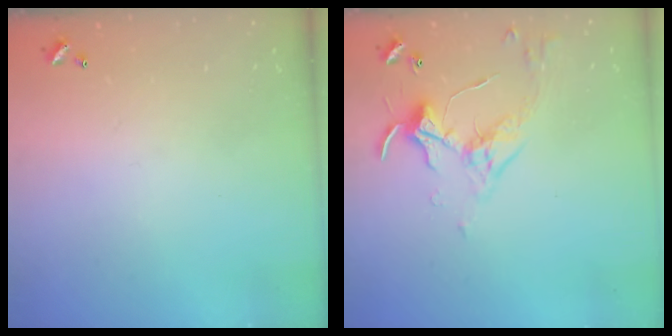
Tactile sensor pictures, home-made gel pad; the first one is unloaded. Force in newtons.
{"total": 3.3, "press": 3.2, "slide": 0.7}